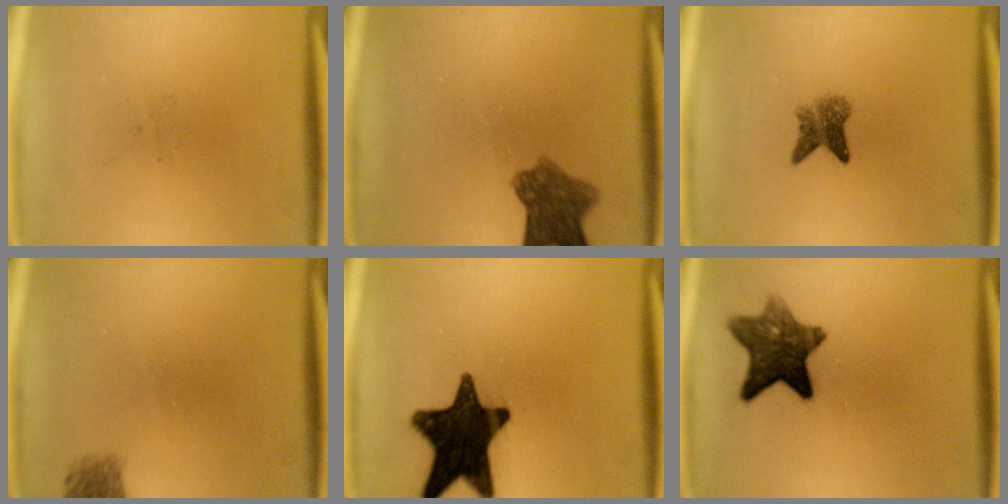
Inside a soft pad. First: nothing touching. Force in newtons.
{"total": 7.2}
{"total": 3.5}
{"total": 1.8}
{"total": 17.7}
{"total": 9.2}